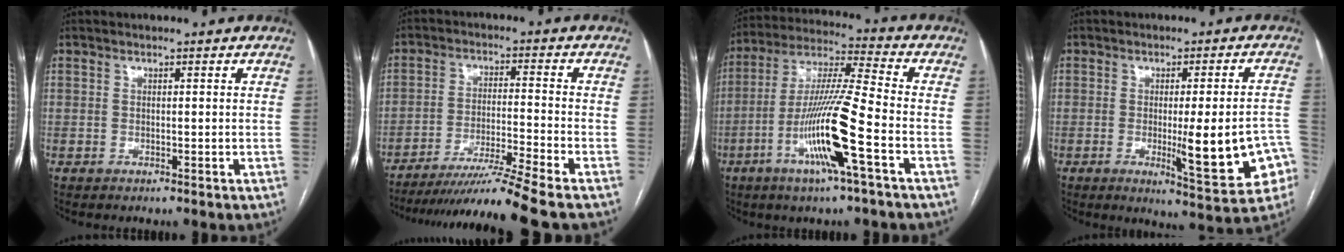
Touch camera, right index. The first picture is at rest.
{"total": 11.9, "force": [-10.0, -3.2, 5.6], "torque": [-0.087, -0.027, -0.170]}
{"total": 14.9, "force": [-5.5, -0.5, 13.9], "torque": [-0.277, -0.007, -0.107]}
{"total": 13.2, "force": [-3.7, 1.9, 12.6], "torque": [-0.139, 0.001, -0.037]}